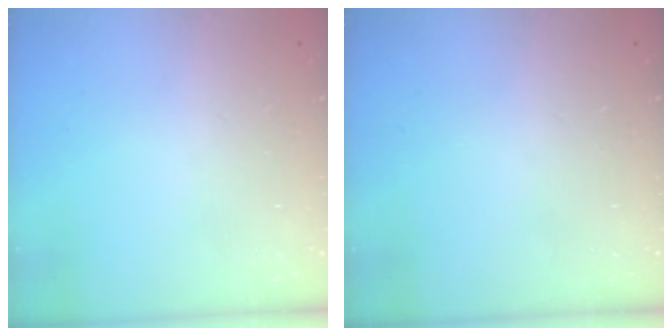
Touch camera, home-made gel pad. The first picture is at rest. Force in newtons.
{"total": 0.0}